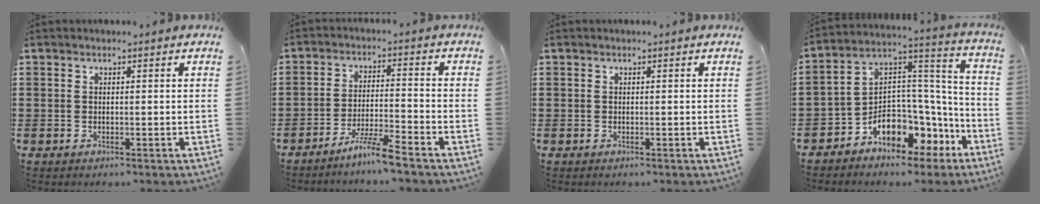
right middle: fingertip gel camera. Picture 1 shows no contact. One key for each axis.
{"total": 5.6, "fx": -4.8, "fy": -0.4, "fz": 2.8, "tx": -0.059, "ty": -0.012, "tz": -0.093}
{"total": 0.0}
{"total": 6.3, "fx": -4.1, "fy": 4.1, "fz": 2.4, "tx": -0.069, "ty": -0.020, "tz": -0.082}